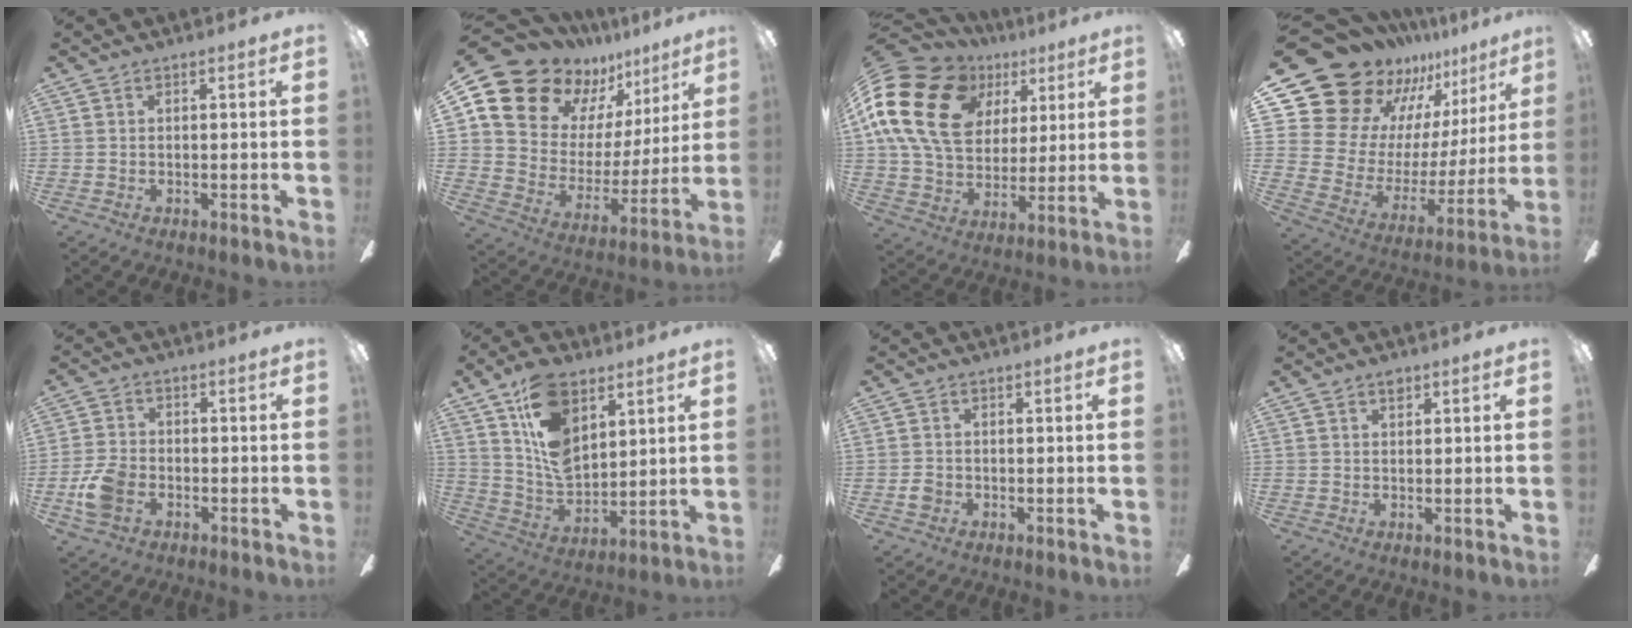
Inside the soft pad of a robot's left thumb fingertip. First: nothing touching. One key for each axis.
{"total": 16.6, "fx": 12.9, "fy": 9.6, "fz": 4.1, "tx": -0.100, "ty": -0.103, "tz": 0.248}
{"total": 23.5, "fx": 8.5, "fy": 17.3, "fz": 13.3, "tx": -0.275, "ty": -0.020, "tz": 0.156}
{"total": 20.6, "fx": 16.5, "fy": 10.7, "fz": 6.3, "tx": -0.140, "ty": -0.134, "tz": 0.325}
{"total": 7.7, "fx": -2.7, "fy": 5.5, "fz": 4.6, "tx": -0.090, "ty": 0.013, "tz": -0.049}
{"total": 15.6, "fx": 8.1, "fy": 9.2, "fz": 9.7, "tx": -0.199, "ty": -0.030, "tz": 0.151}
{"total": 1.9, "fx": -0.5, "fy": 1.7, "fz": 0.7, "tx": -0.004, "ty": 0.002, "tz": -0.012}
{"total": 1.7, "fx": 1.2, "fy": 1.0, "fz": 0.9, "tx": -0.003, "ty": -0.005, "tz": 0.017}